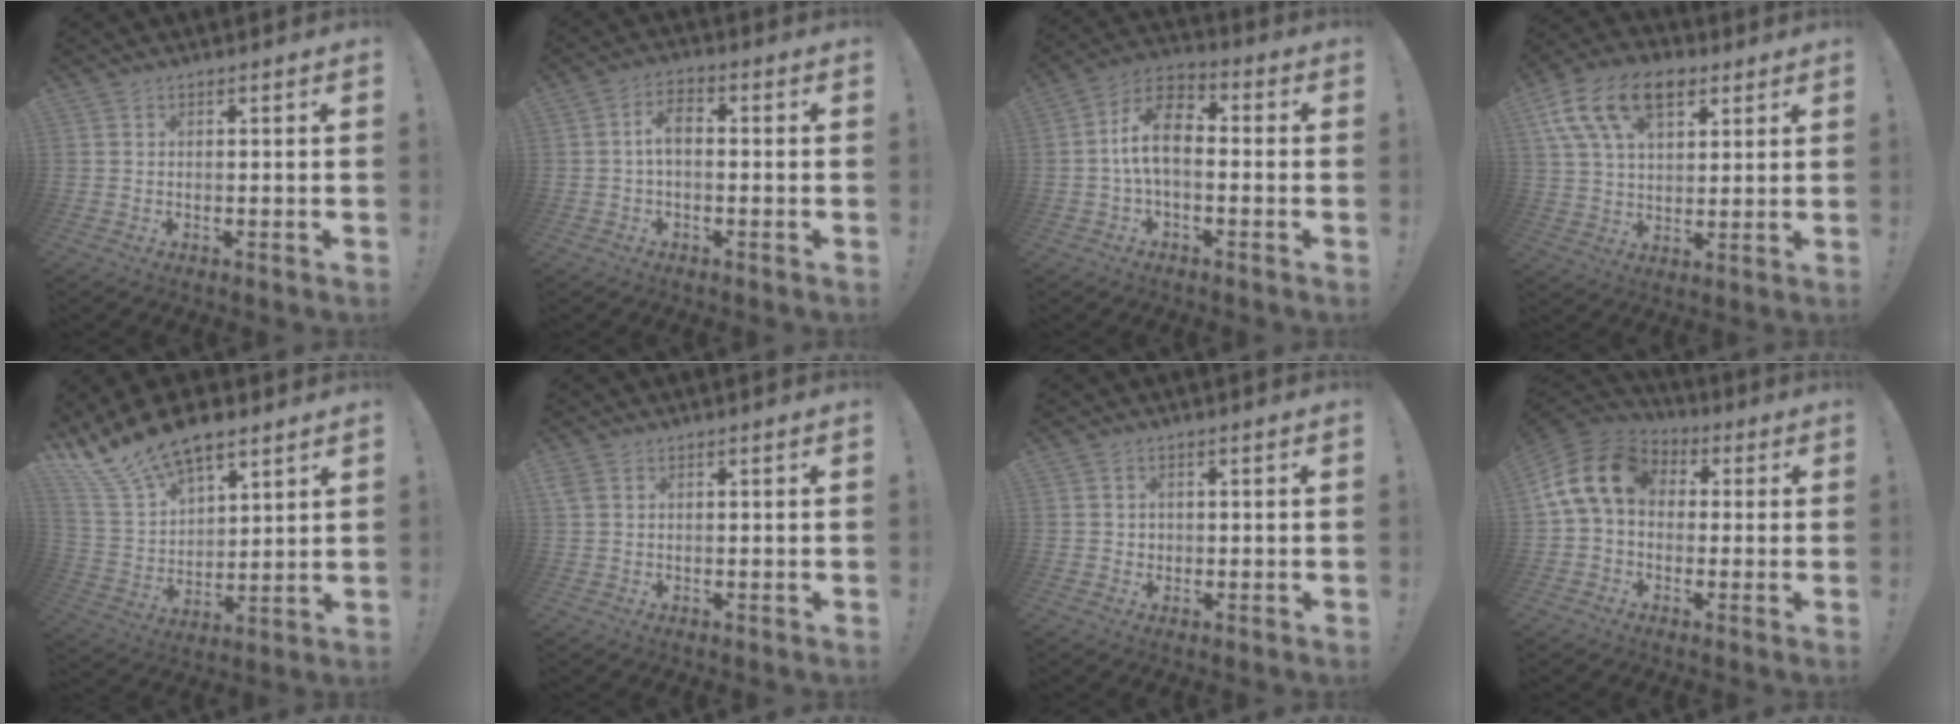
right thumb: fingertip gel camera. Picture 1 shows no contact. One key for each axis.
{"total": 5.3, "fx": -0.2, "fy": 2.6, "fz": 4.6, "tx": -0.096, "ty": 0.009, "tz": -0.004}
{"total": 10.9, "fx": -0.6, "fy": 6.3, "fz": 8.9, "tx": -0.171, "ty": 0.019, "tz": -0.007}
{"total": 16.9, "fx": 8.0, "fy": 10.5, "fz": 10.5, "tx": -0.186, "ty": -0.024, "tz": 0.148}
{"total": 16.2, "fx": 12.7, "fy": 7.3, "fz": 7.0, "tx": -0.145, "ty": -0.087, "tz": 0.239}
{"total": 1.9, "fx": 0.8, "fy": 1.2, "fz": 1.2, "tx": -0.027, "ty": 0.004, "tz": 0.016}
{"total": 1.6, "fx": 0.3, "fy": 1.6, "fz": 0.4, "tx": -0.004, "ty": 0.000, "tz": 0.005}
{"total": 14.6, "fx": 2.5, "fy": 10.5, "fz": 9.8, "tx": -0.181, "ty": 0.016, "tz": 0.048}